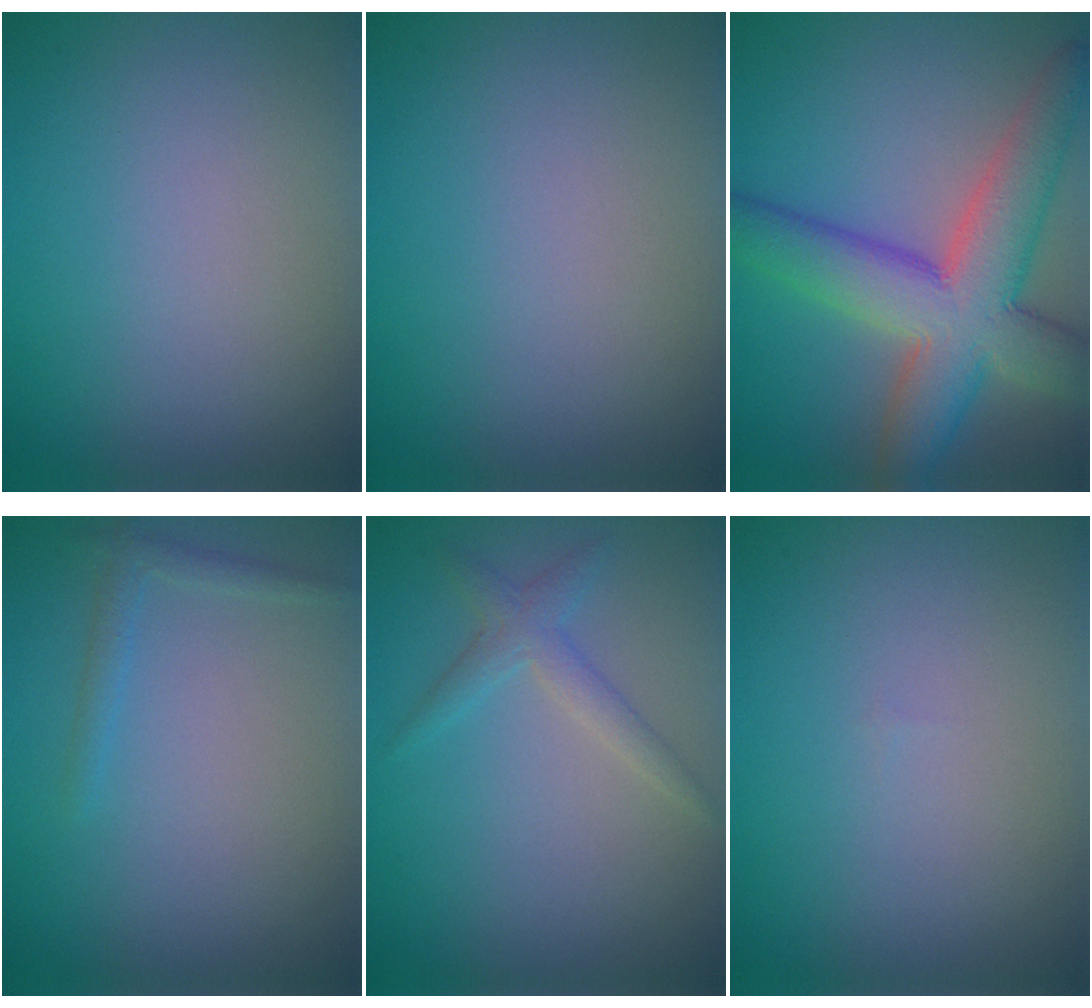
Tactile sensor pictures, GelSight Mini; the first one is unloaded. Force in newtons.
{"total": 0.0}
{"total": 9.5, "press": 9.5, "slide": 0.5}
{"total": 1.2, "press": 1.2, "slide": 0.1}
{"total": 2.0, "press": 2.0, "slide": 0.1}
{"total": 0.0}